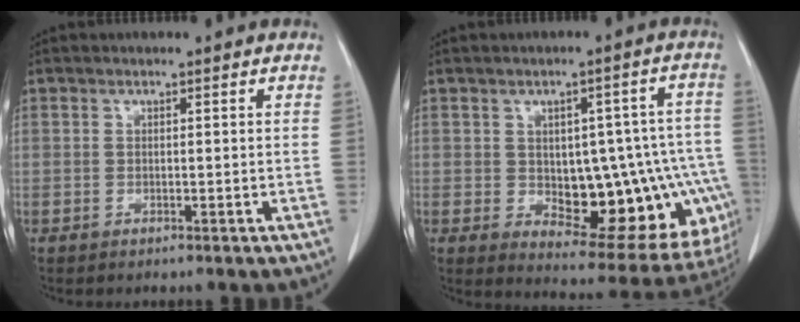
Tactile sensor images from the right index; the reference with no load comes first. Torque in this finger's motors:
{"motor_torque": [0.80, -0.40, 0.28, 0.04]}